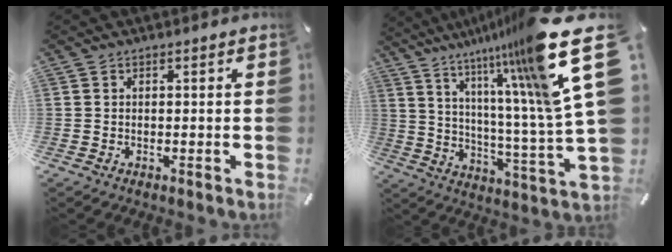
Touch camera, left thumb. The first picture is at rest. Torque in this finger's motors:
{"motor_torque": [2.18, 2.16, 1.89, -0.88, 0.69]}